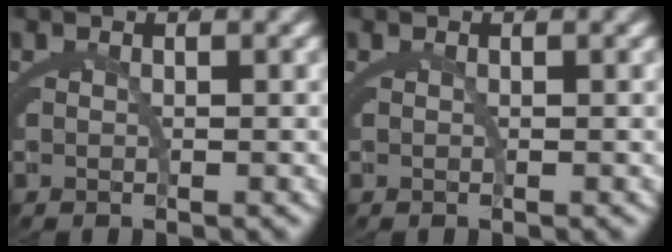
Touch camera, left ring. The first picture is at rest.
{"total": 0.0}